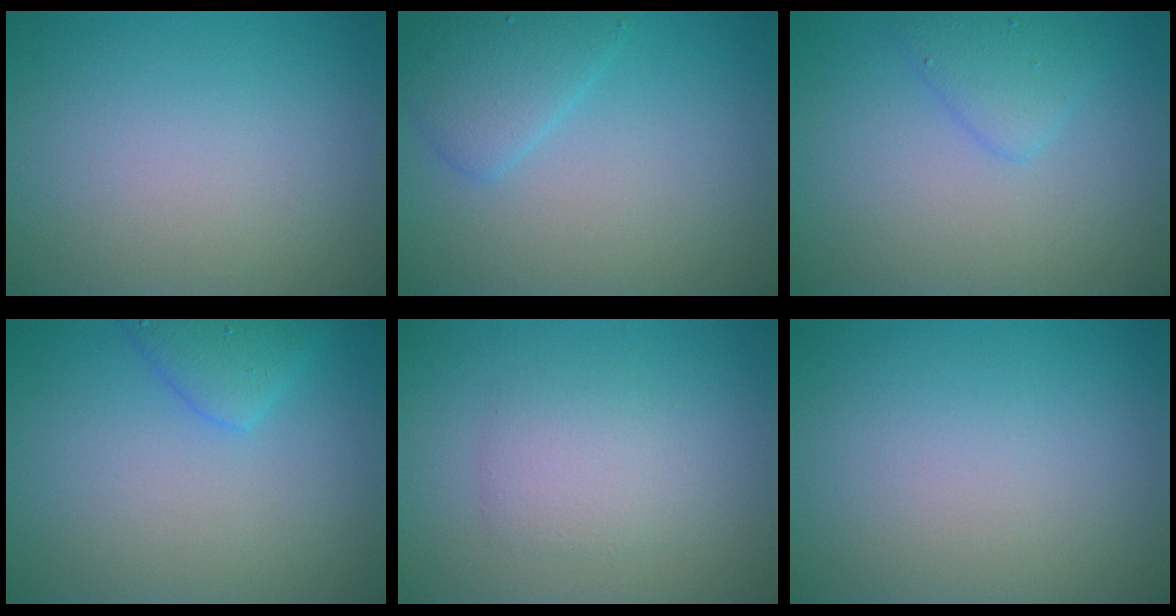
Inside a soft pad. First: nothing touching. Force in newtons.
{"total": 2.8, "press": 2.8, "slide": 0.1}
{"total": 2.0, "press": 2.0, "slide": 0.1}
{"total": 2.5, "press": 2.5, "slide": 0.2}
{"total": 2.3, "press": 2.3, "slide": 0.1}
{"total": 0.0}